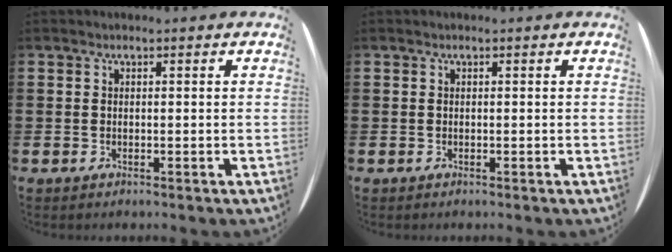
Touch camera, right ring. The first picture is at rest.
{"total": 0.0}